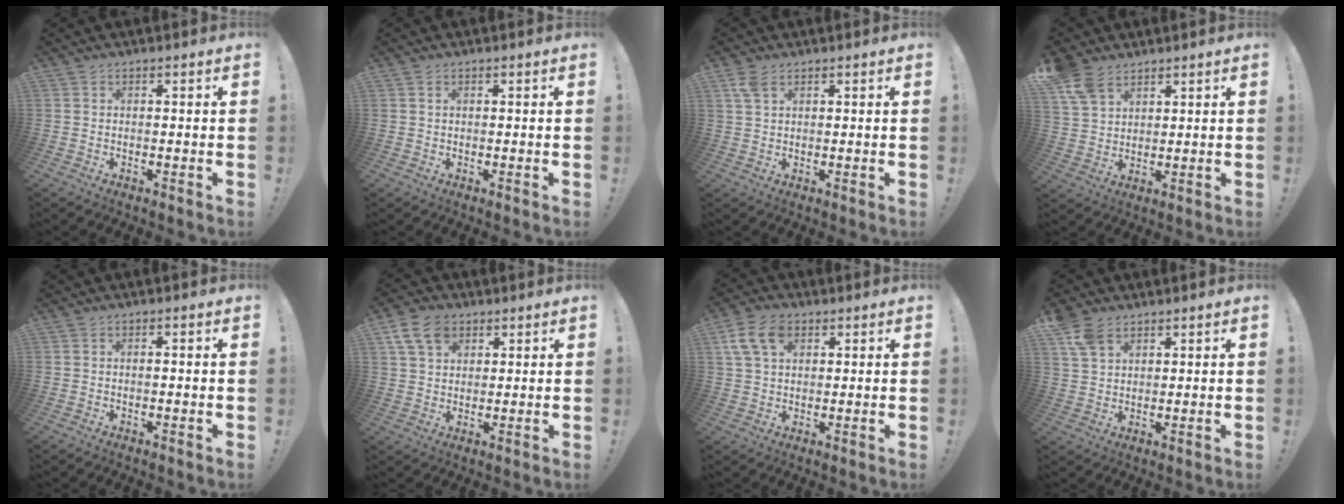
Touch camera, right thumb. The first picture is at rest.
{"total": 0.6, "force": [0.2, 0.4, 0.4], "torque": [-0.008, 0.002, 0.005]}
{"total": 4.1, "force": [2.4, 2.2, 2.6], "torque": [-0.053, -0.004, 0.047]}
{"total": 8.5, "force": [5.9, 5.0, 3.5], "torque": [-0.070, -0.026, 0.119]}
{"total": 0.6, "force": [-0.4, -0.2, 0.4], "torque": [-0.011, 0.000, -0.008]}
{"total": 9.7, "force": [4.9, 6.8, 4.9], "torque": [-0.091, -0.008, 0.099]}
{"total": 10.1, "force": [4.0, 6.6, 6.5], "torque": [-0.125, 0.003, 0.080]}
{"total": 7.1, "force": [4.4, 4.3, 3.5], "torque": [-0.063, -0.012, 0.087]}